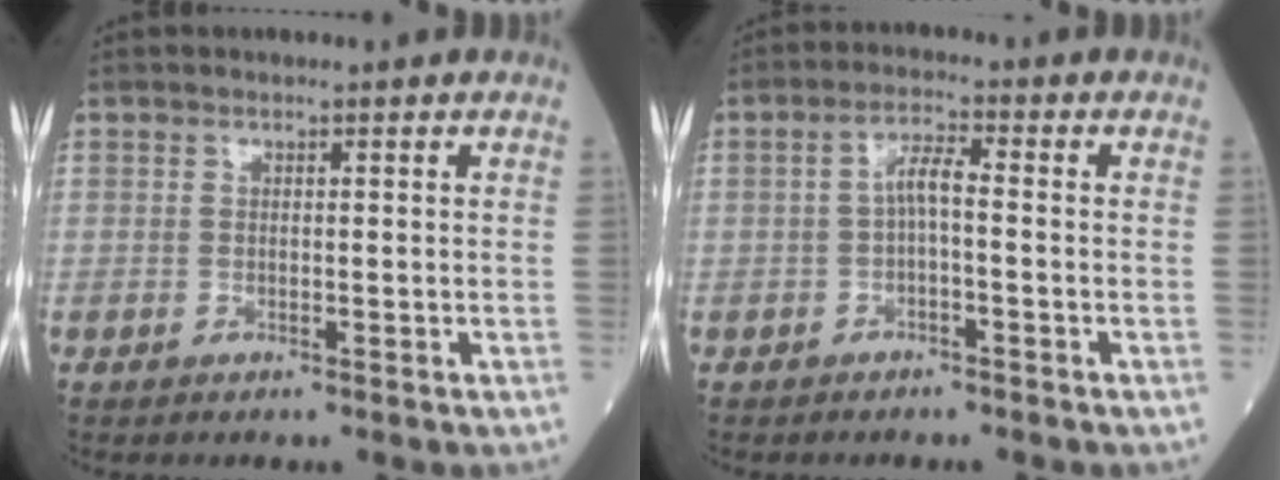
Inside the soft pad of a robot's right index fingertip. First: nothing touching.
{"total": 3.5, "force": [-0.5, 0.7, 3.4], "torque": [-0.061, 0.012, -0.010]}